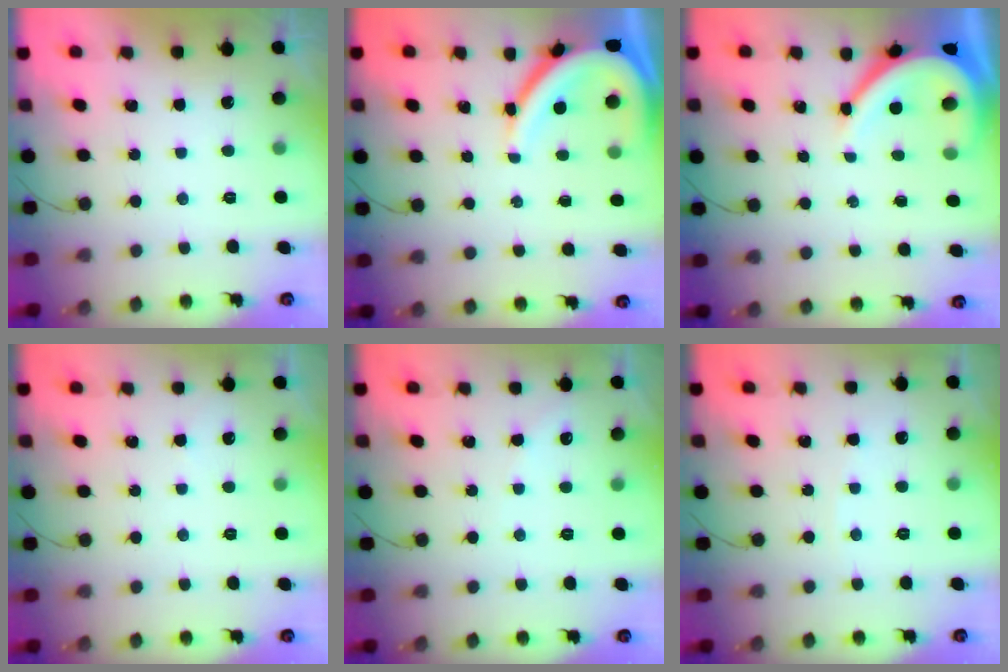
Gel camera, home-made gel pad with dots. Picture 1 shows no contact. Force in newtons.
{"total": 10.9, "press": 10.8, "slide": 1.1}
{"total": 9.9, "press": 9.7, "slide": 1.6}
{"total": 1.2, "press": 1.2, "slide": 0.3}
{"total": 2.7, "press": 2.7, "slide": 0.5}
{"total": 1.8, "press": 1.7, "slide": 0.2}